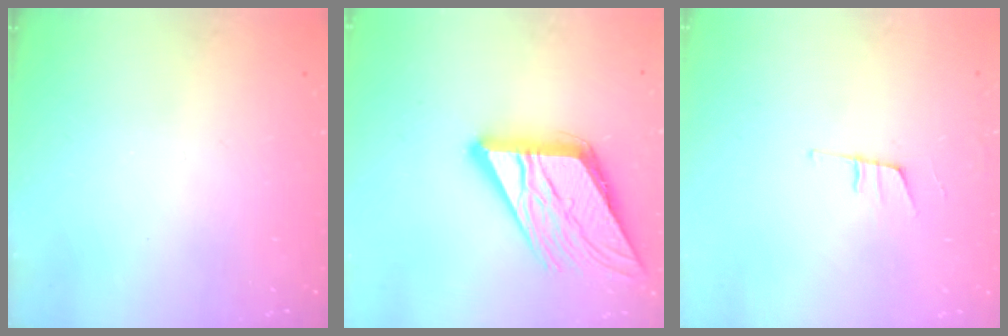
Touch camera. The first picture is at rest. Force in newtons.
{"total": 17.4, "press": 17.3, "slide": 1.3}
{"total": 7.7, "press": 7.2, "slide": 2.8}